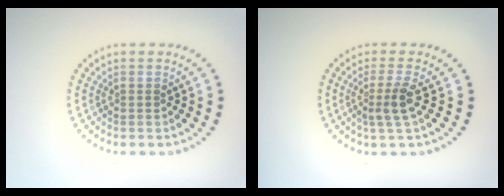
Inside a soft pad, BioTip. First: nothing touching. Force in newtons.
{"total": 2.4, "press": 1.8, "slide": 1.6}